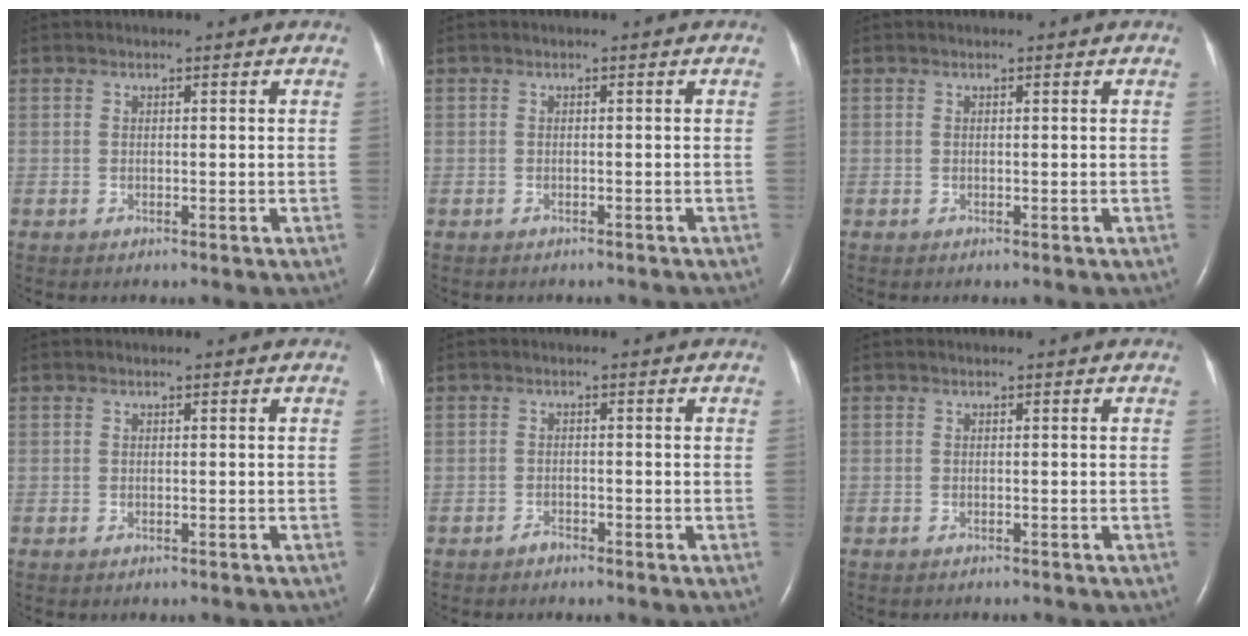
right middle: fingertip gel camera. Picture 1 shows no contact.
{"total": 2.1, "force": [-1.9, 0.6, 0.7], "torque": [-0.016, -0.004, -0.020]}
{"total": 0.0}
{"total": 1.3, "force": [-1.1, 0.3, 0.5], "torque": [-0.013, -0.004, -0.011]}
{"total": 1.1, "force": [-1.1, 0.4, 0.2], "torque": [-0.006, 0.000, -0.018]}
{"total": 2.1, "force": [-1.9, 0.5, 0.6], "torque": [-0.016, -0.004, -0.020]}